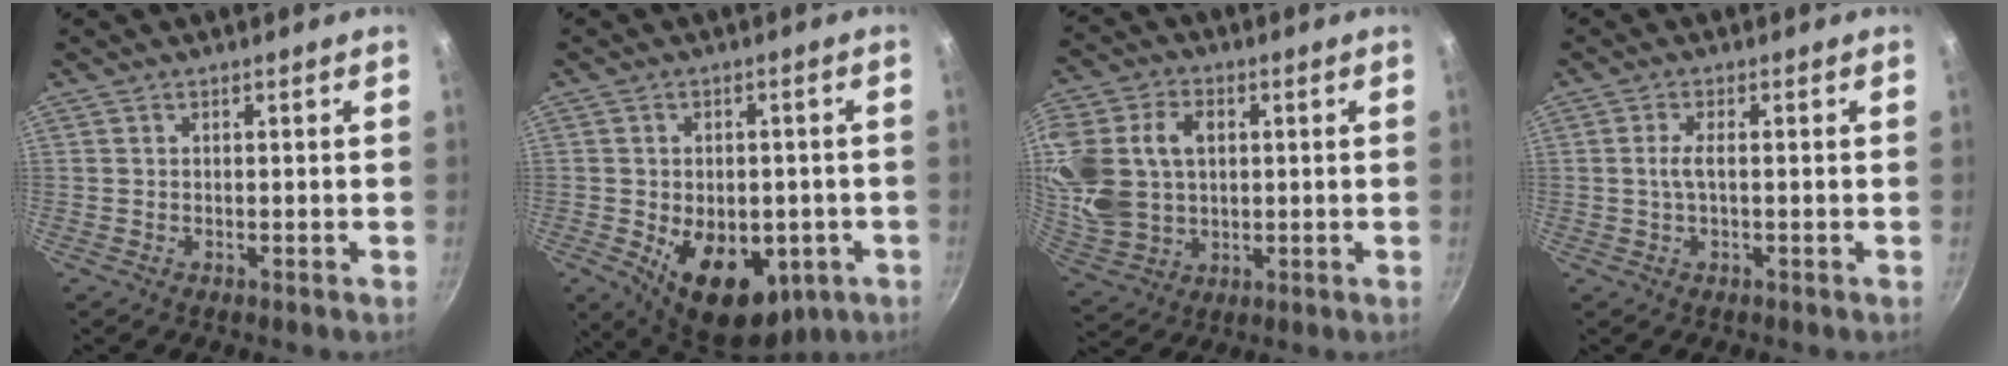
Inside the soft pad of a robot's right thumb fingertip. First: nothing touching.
{"total": 15.9, "force": [-4.5, 10.2, 11.3], "torque": [-0.135, -0.008, -0.046]}
{"total": 20.5, "force": [3.7, 15.3, 13.0], "torque": [-0.289, 0.017, 0.078]}
{"total": 2.7, "force": [-0.1, 0.8, 2.6], "torque": [-0.061, 0.006, -0.004]}